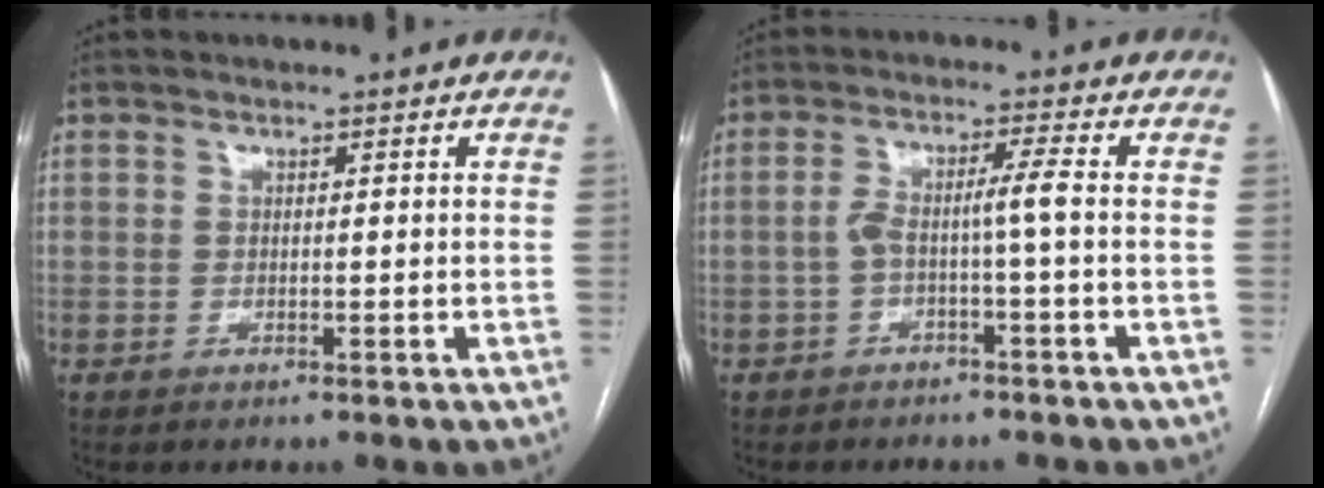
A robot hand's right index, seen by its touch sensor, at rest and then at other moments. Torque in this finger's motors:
{"motor_torque": [0.51, -0.08, 0.31, 0.08]}